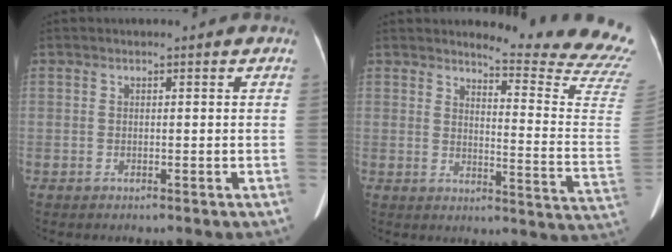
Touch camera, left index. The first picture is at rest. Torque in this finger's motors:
{"motor_torque": [0.73, -1.41, 0.18, 0.03]}